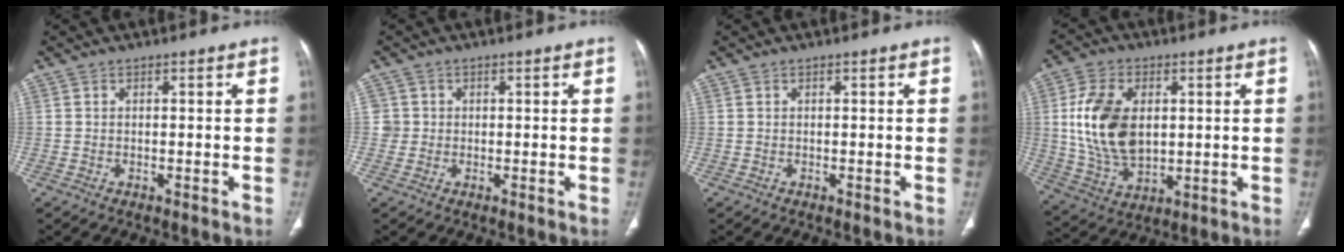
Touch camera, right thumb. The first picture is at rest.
{"total": 2.2, "force": [0.1, 2.2, -0.1], "torque": [0.017, 0.007, 0.001]}
{"total": 0.0}
{"total": 15.3, "force": [2.2, 9.7, 11.7], "torque": [-0.213, -0.010, 0.050]}